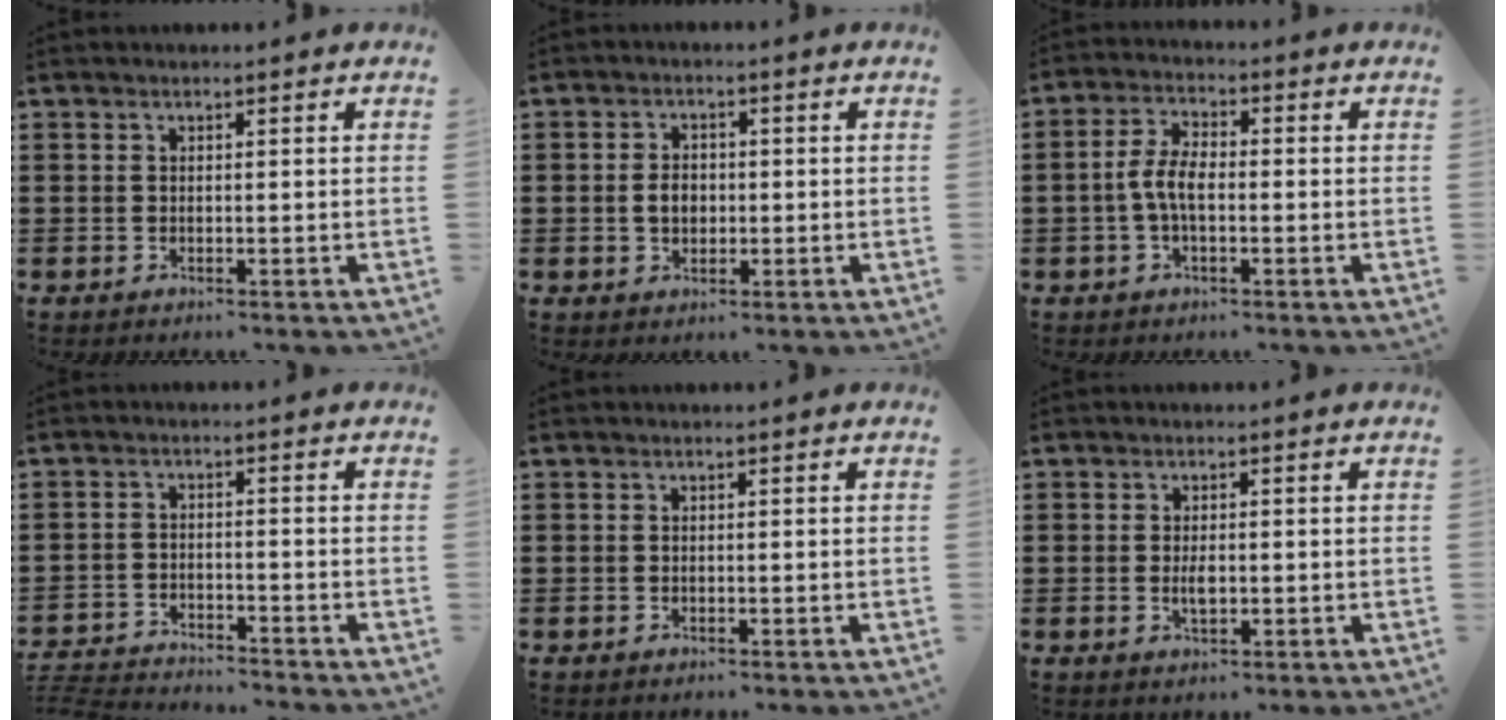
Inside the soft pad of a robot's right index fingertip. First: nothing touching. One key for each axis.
{"total": 2.9, "fx": -0.3, "fy": 2.2, "fz": 1.9, "tx": -0.032, "ty": 0.003, "tz": -0.009}
{"total": 5.2, "fx": -1.0, "fy": 2.4, "fz": 4.5, "tx": -0.108, "ty": -0.002, "tz": -0.025}
{"total": 3.9, "fx": -3.9, "fy": 0.0, "fz": 0.0, "tx": -0.013, "ty": -0.003, "tz": -0.086}
{"total": 0.0}
{"total": 2.5, "fx": -0.3, "fy": 1.0, "fz": 2.3, "tx": -0.042, "ty": 0.000, "tz": -0.004}